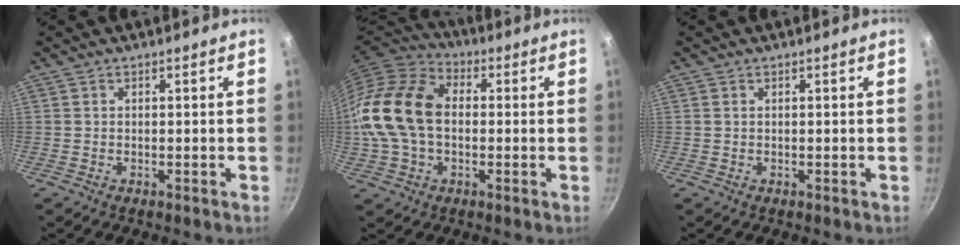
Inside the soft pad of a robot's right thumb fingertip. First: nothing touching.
{"total": 17.4, "force": [0.1, 12.1, 12.5], "torque": [-0.227, 0.031, -0.012]}
{"total": 0.0}